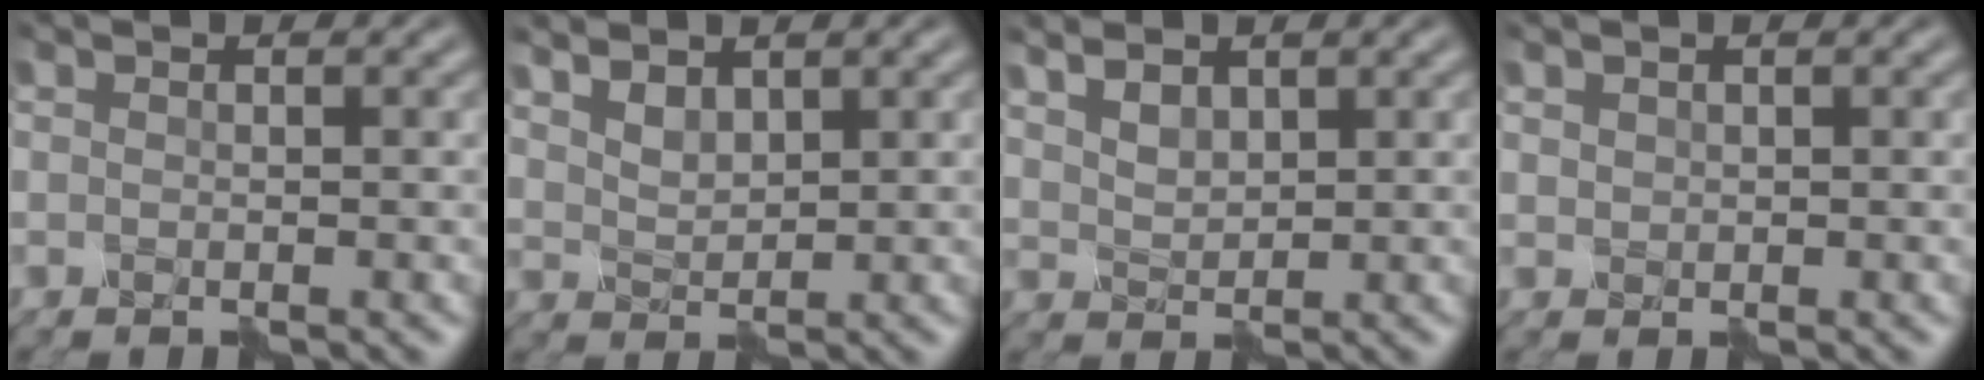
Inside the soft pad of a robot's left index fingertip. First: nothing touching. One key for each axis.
{"total": 2.5, "fx": 2.1, "fy": 0.9, "fz": 0.9, "tx": -0.016, "ty": 0.005, "tz": 0.041}
{"total": 2.8, "fx": 2.1, "fy": 1.3, "fz": 1.3, "tx": -0.023, "ty": 0.012, "tz": 0.039}
{"total": 0.8, "fx": 0.6, "fy": 0.4, "fz": -0.3, "tx": 0.005, "ty": 0.000, "tz": 0.011}